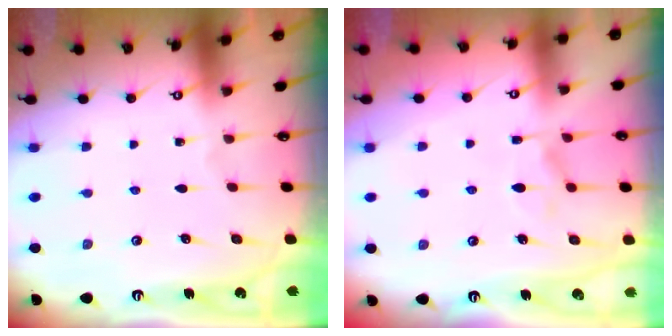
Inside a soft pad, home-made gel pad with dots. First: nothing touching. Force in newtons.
{"total": 1.4, "press": 0.3, "slide": 1.3}